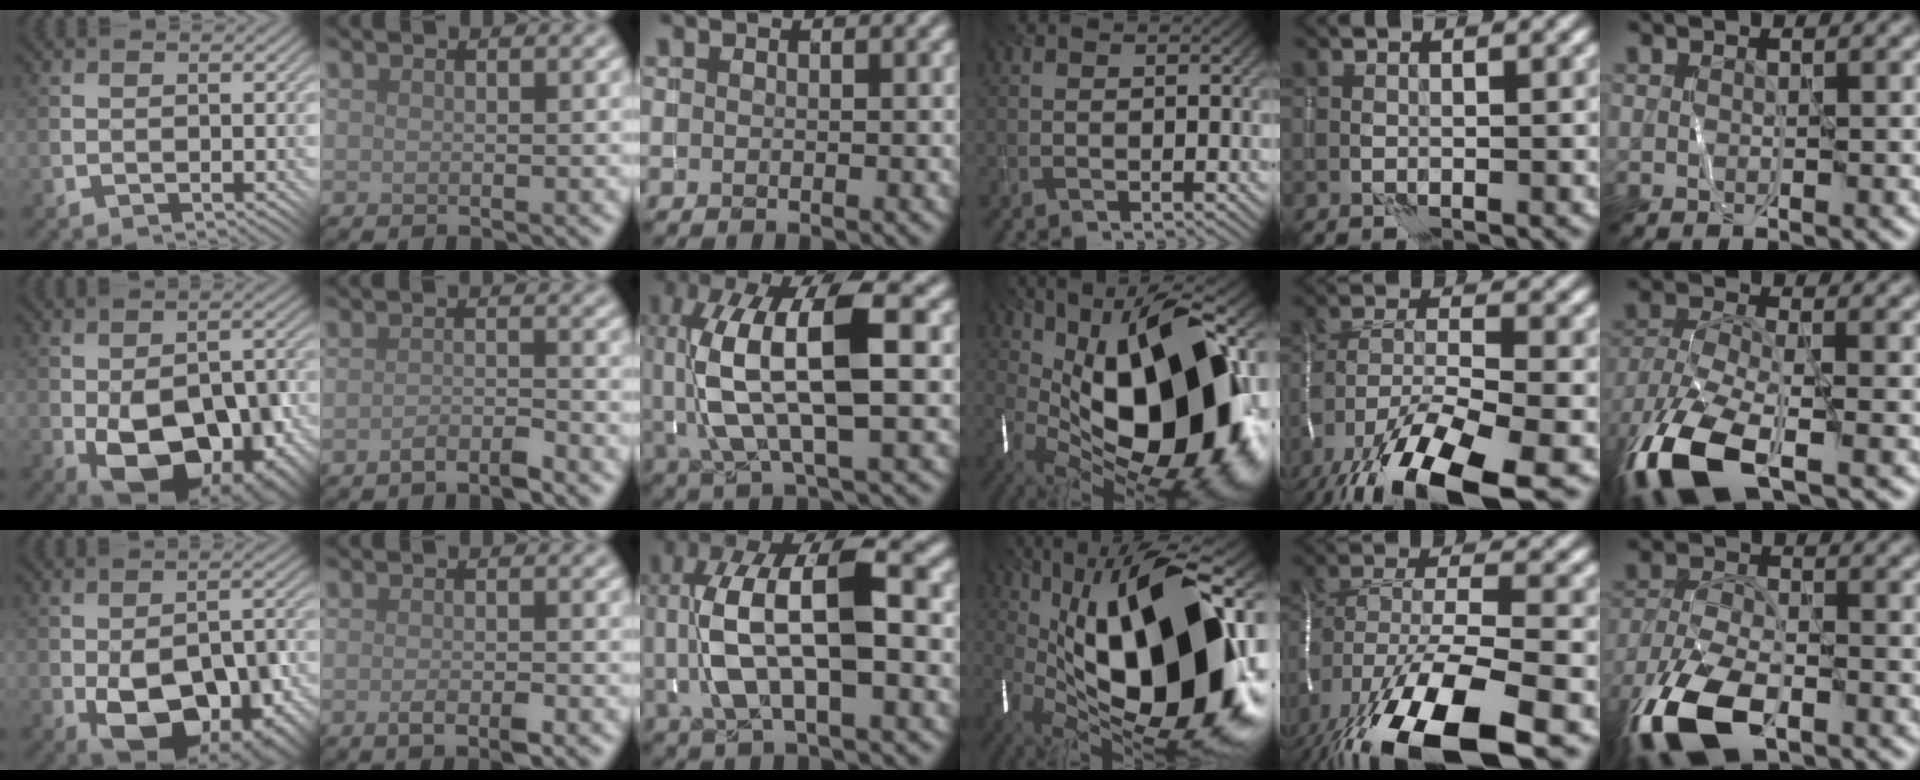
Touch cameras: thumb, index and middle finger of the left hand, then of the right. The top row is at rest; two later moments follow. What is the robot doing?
{"motion": "wrap", "object": "thread"}